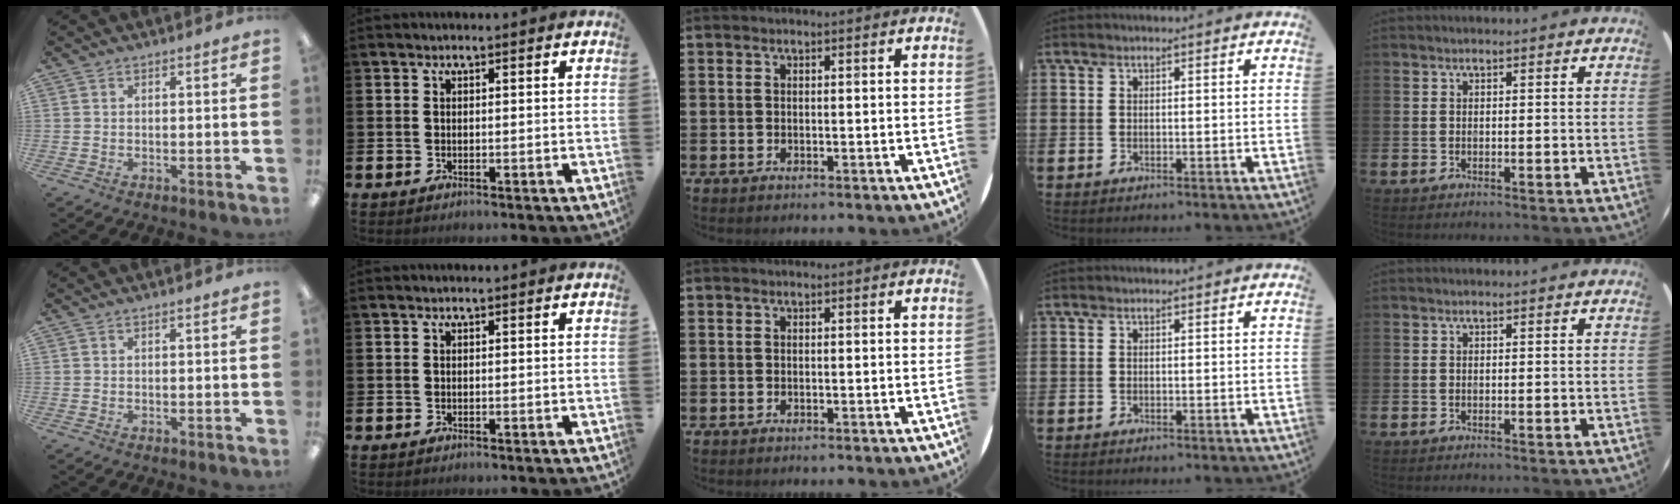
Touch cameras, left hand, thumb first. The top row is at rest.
{}